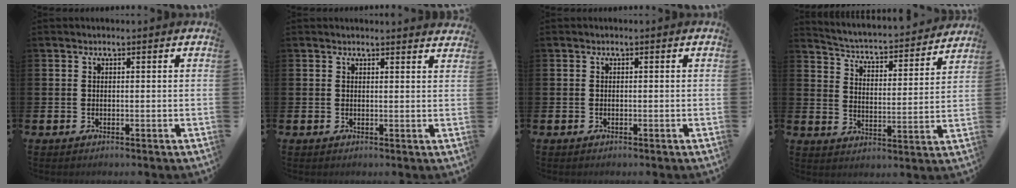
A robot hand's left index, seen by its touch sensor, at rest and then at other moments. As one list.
[{"total": 1.5, "force": [1.5, 0.0, -0.1], "torque": [0.009, -0.012, 0.026]}, {"total": 0.0}, {"total": 4.0, "force": [3.8, 0.8, 1.0], "torque": [-0.046, -0.038, 0.055]}]